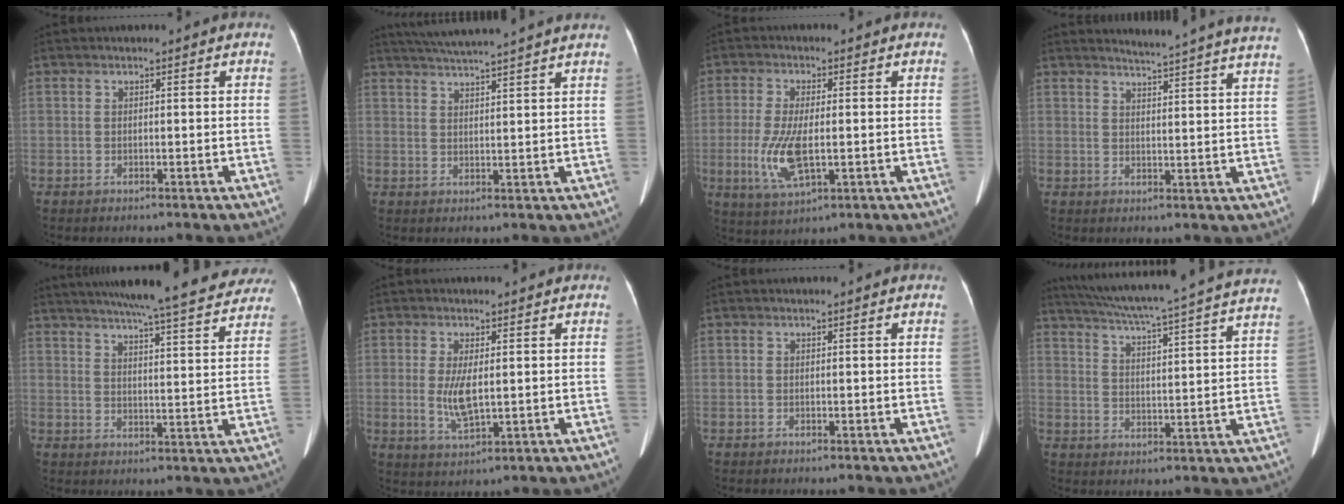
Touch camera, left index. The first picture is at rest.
{"total": 12.4, "force": [11.1, -1.1, 5.6], "torque": [-0.100, 0.017, 0.150]}
{"total": 7.6, "force": [-1.4, 2.5, 7.0], "torque": [-0.158, -0.012, -0.022]}
{"total": 15.8, "force": [15.1, -1.5, 4.6], "torque": [-0.073, -0.072, 0.171]}
{"total": 25.9, "force": [22.9, 3.1, 11.7], "torque": [-0.180, -0.018, 0.279]}
{"total": 4.9, "force": [0.1, 1.4, 4.7], "torque": [-0.101, -0.010, 0.006]}
{"total": 0.0}
{"total": 26.4, "force": [23.5, -0.5, 12.0], "torque": [-0.204, -0.025, 0.304]}